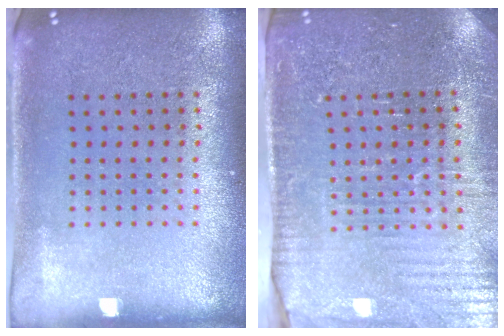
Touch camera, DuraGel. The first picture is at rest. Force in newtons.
{"total": 3.5, "press": 3.4, "slide": 0.5}